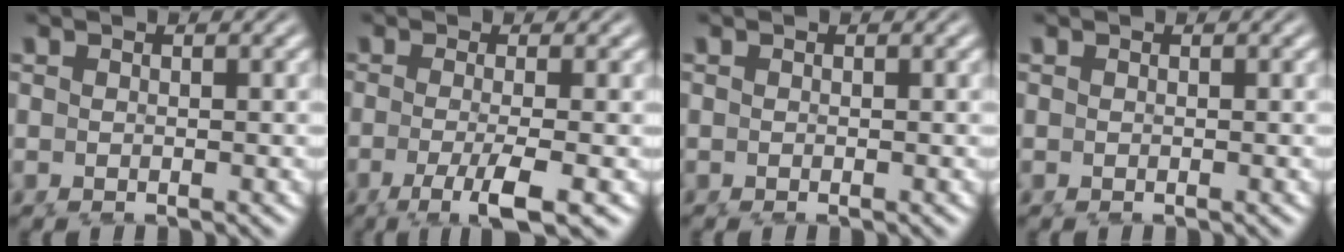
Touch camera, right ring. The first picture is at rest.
{"total": 4.8, "force": [-2.8, 0.3, 4.0], "torque": [-0.072, -0.029, -0.032]}
{"total": 0.0}
{"total": 0.0}